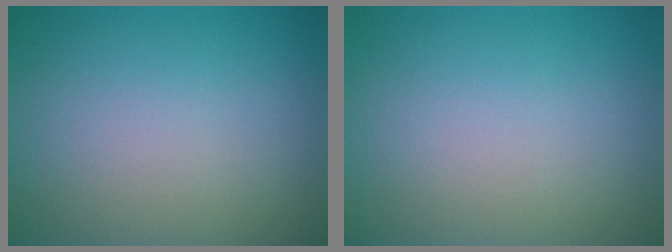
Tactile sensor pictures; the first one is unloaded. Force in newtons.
{"total": 0.0}